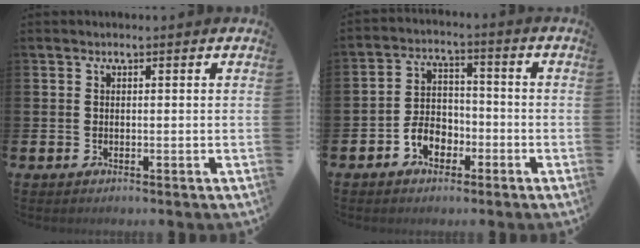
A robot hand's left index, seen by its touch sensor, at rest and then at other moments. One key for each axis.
{"total": 4.5, "fx": -2.3, "fy": 3.3, "fz": 2.0, "tx": -0.040, "ty": 0.007, "tz": -0.049}